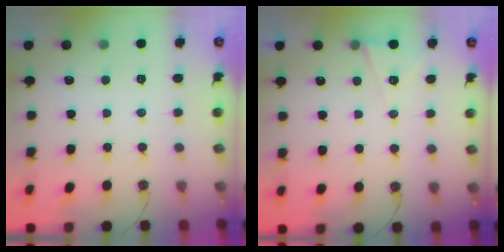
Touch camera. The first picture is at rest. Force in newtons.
{"total": 5.8, "press": 4.0, "slide": 4.2}